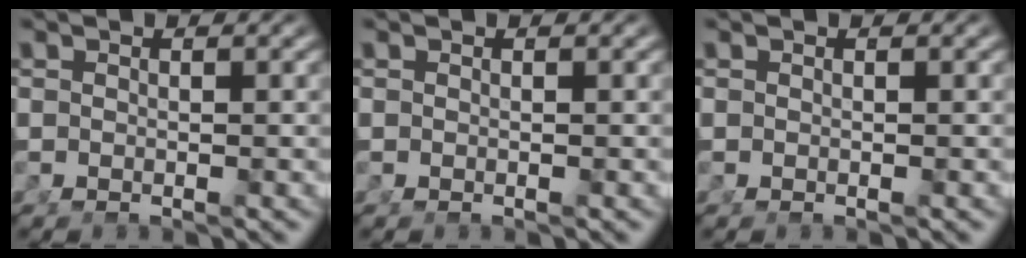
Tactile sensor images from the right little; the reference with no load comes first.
{"total": 0.0}
{"total": 0.0}